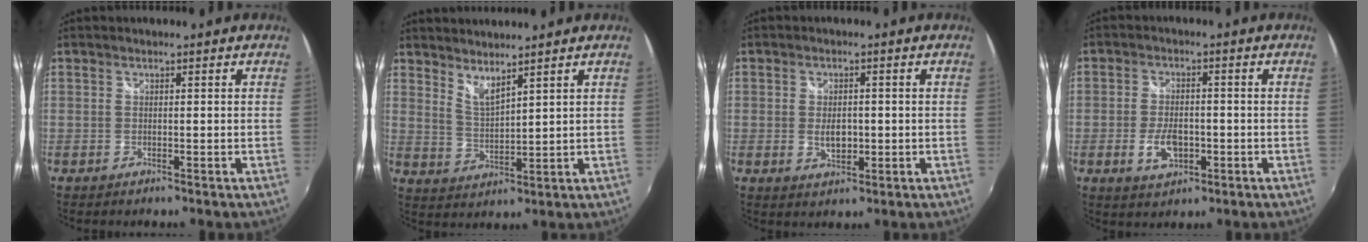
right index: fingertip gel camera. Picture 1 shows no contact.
{"total": 4.9, "force": [4.3, 0.7, 2.2], "torque": [-0.038, -0.006, 0.078]}
{"total": 4.0, "force": [-0.4, 2.5, 3.1], "torque": [-0.054, -0.004, -0.005]}
{"total": 6.2, "force": [-1.9, 3.6, 4.7], "torque": [-0.098, -0.005, -0.030]}